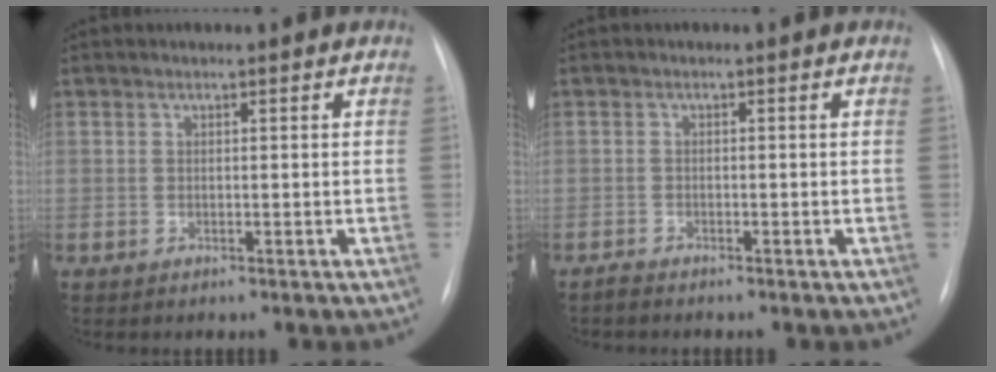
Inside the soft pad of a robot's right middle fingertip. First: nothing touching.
{"total": 0.9, "force": [-0.9, 0.2, 0.2], "torque": [-0.005, -0.001, -0.017]}